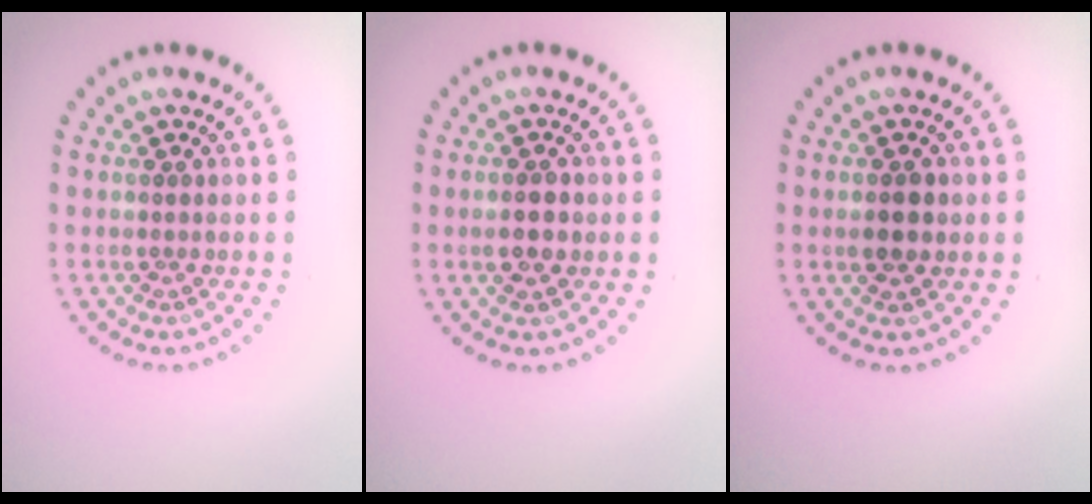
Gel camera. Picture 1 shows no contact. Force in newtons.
{"total": 2.5, "press": 2.5, "slide": 0.0}
{"total": 2.2, "press": 2.2, "slide": 0.1}